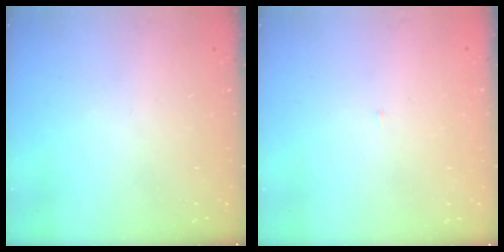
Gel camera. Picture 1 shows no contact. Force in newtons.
{"total": 2.0, "press": 2.0, "slide": 0.2}